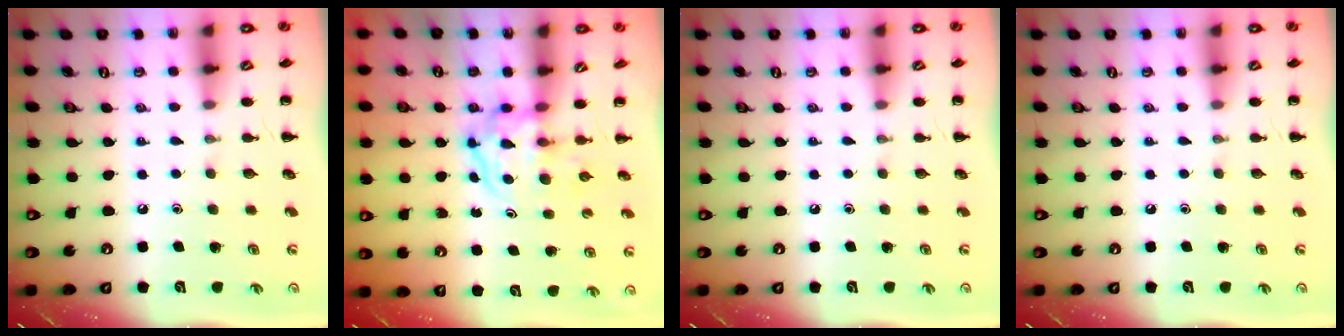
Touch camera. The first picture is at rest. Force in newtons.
{"total": 3.6, "press": 3.6, "slide": 0.4}
{"total": 0.0}
{"total": 0.0}